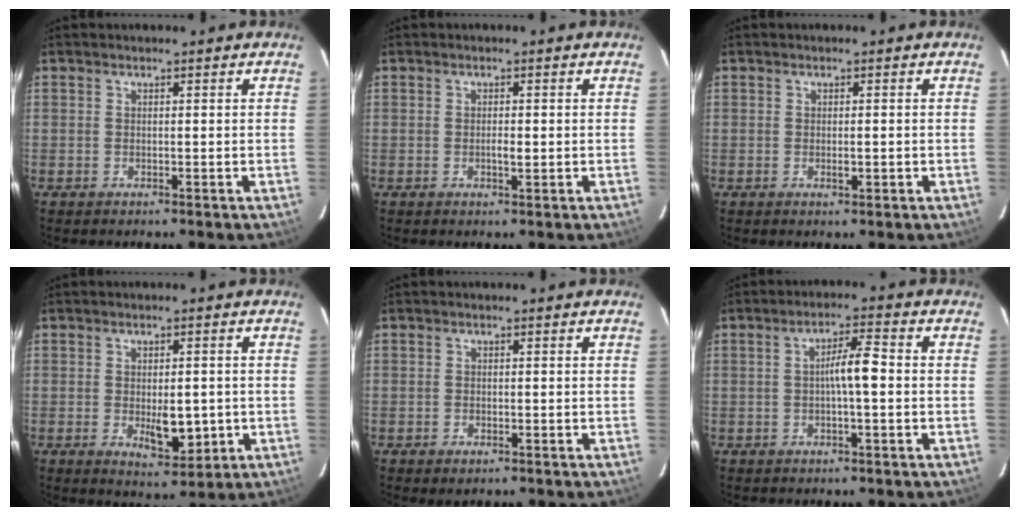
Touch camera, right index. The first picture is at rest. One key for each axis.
{"total": 1.9, "fx": -0.3, "fy": 0.7, "fz": 1.7, "tx": -0.037, "ty": 0.001, "tz": -0.002}
{"total": 1.7, "fx": -0.4, "fy": 0.7, "fz": 1.5, "tx": -0.030, "ty": -0.001, "tz": -0.003}
{"total": 6.7, "fx": -1.3, "fy": 2.9, "fz": 5.9, "tx": -0.092, "ty": -0.007, "tz": -0.008}
{"total": 2.1, "fx": -1.1, "fy": 1.1, "fz": 1.4, "tx": -0.027, "ty": -0.001, "tz": -0.009}
{"total": 5.3, "fx": -0.2, "fy": 0.9, "fz": 5.2, "tx": -0.093, "ty": 0.017, "tz": -0.004}